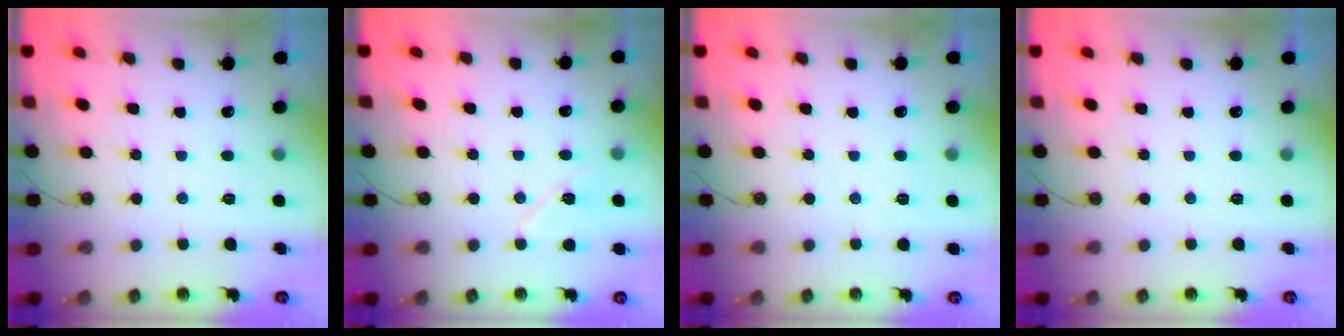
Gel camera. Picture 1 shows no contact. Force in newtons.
{"total": 12.2, "press": 6.1, "slide": 10.6}
{"total": 2.1, "press": 1.8, "slide": 1.2}
{"total": 0.0}